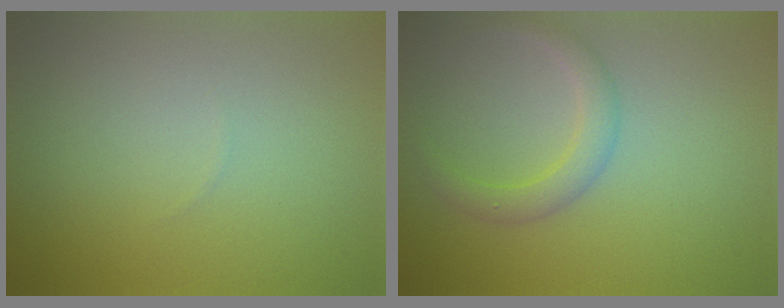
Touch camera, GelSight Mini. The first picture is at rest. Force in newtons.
{"total": 2.3, "press": 2.3, "slide": 0.0}